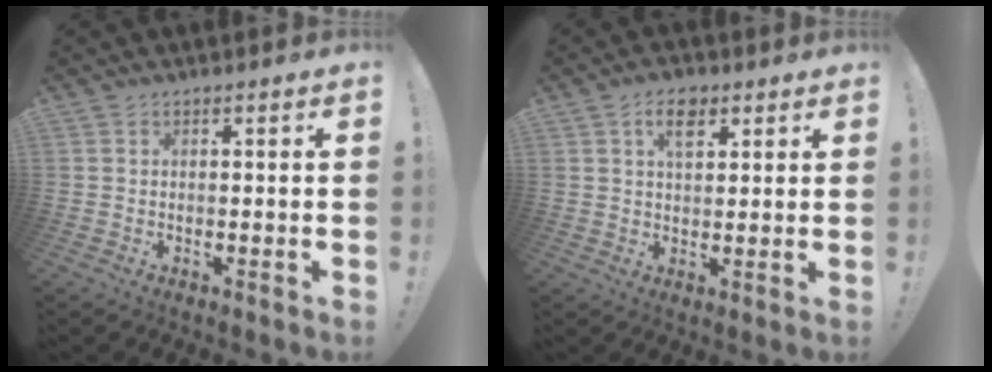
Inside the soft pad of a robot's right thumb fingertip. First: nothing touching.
{"total": 7.0, "force": [3.3, 4.1, 4.6], "torque": [-0.077, -0.001, 0.058]}